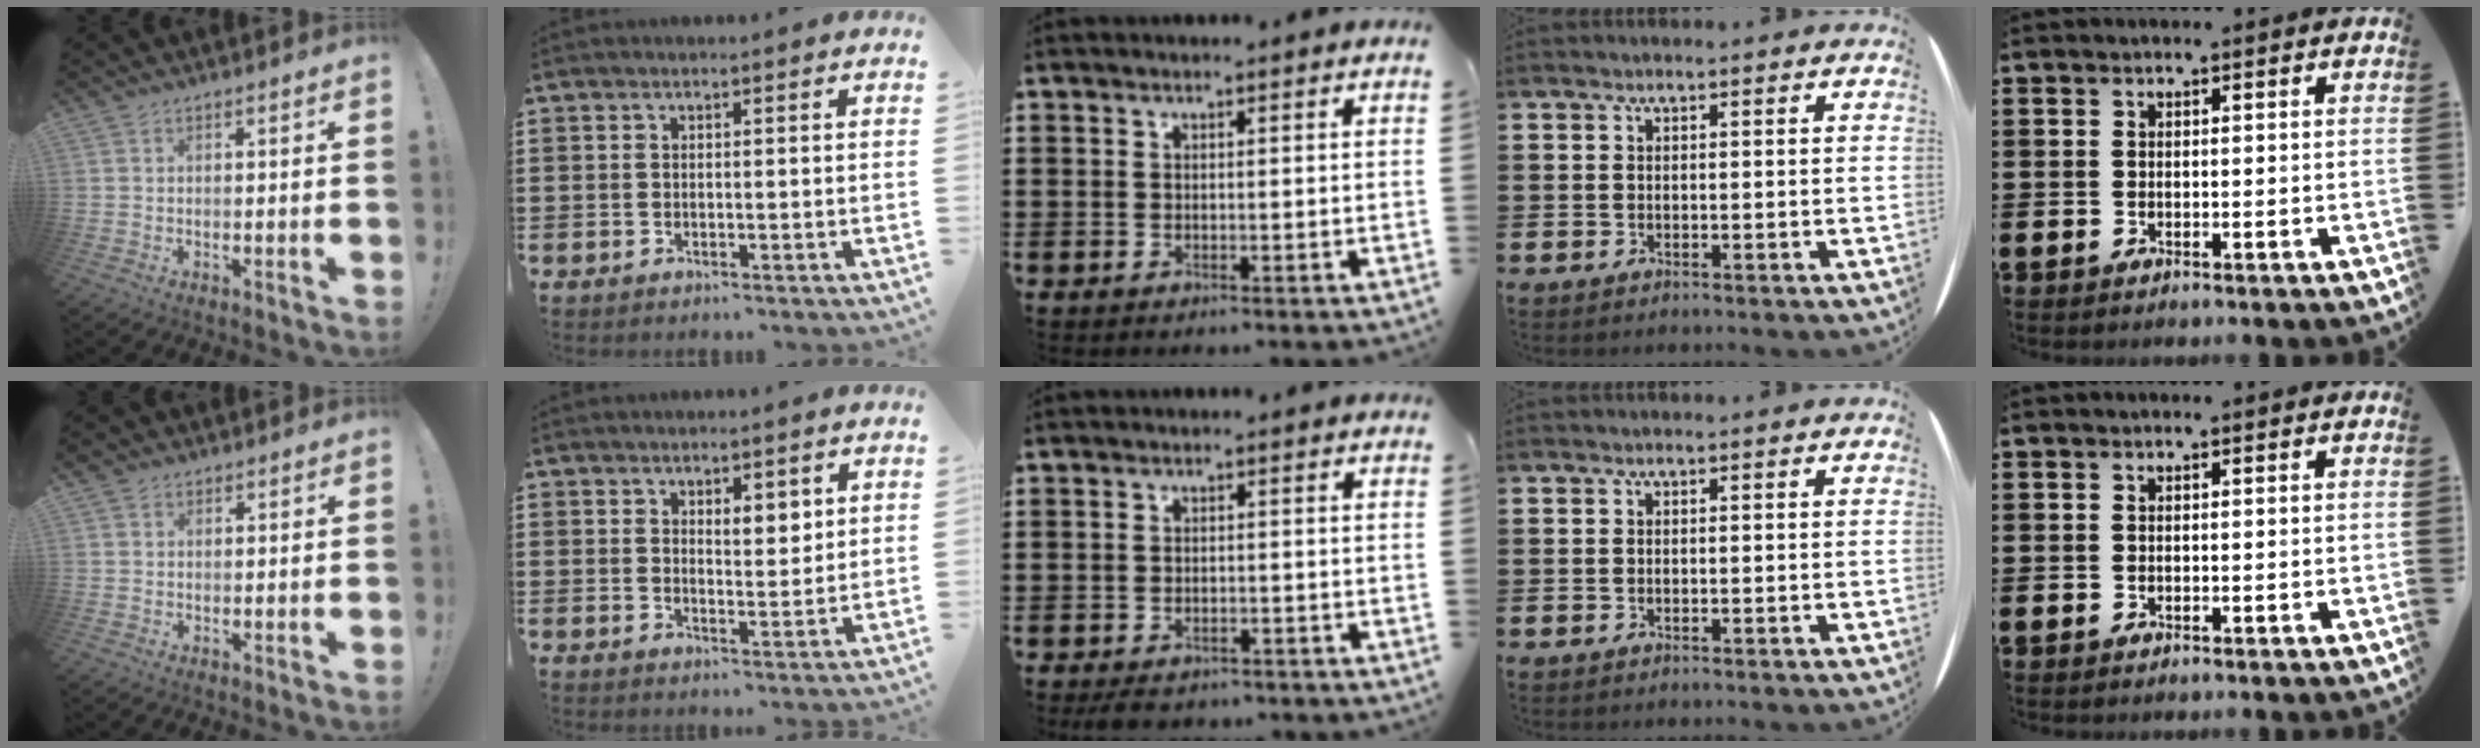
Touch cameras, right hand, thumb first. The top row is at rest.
{"thumb": {"total": 1.8, "force": [1.2, 1.3, 0.4], "torque": [0.000, -0.002, 0.022]}, "index": {"total": 2.9, "force": [2.2, 1.5, 1.4], "torque": [-0.024, 0.004, 0.037]}, "middle": {"total": 2.0, "force": [-1.8, 0.6, 0.4], "torque": [-0.011, 0.002, -0.038]}}